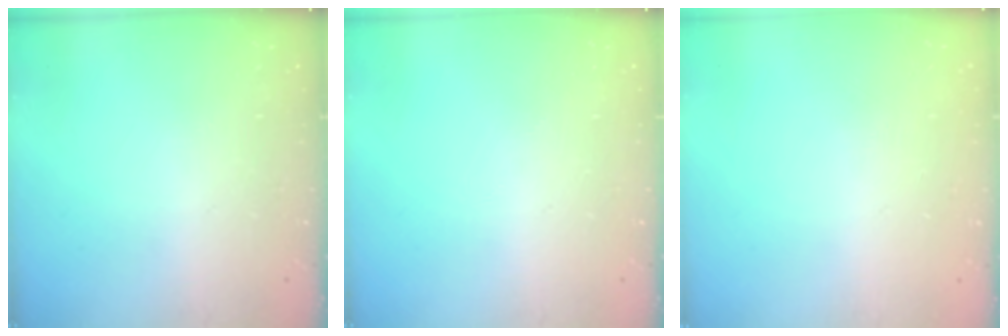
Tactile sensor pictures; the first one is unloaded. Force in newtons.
{"total": 0.0}
{"total": 0.0}